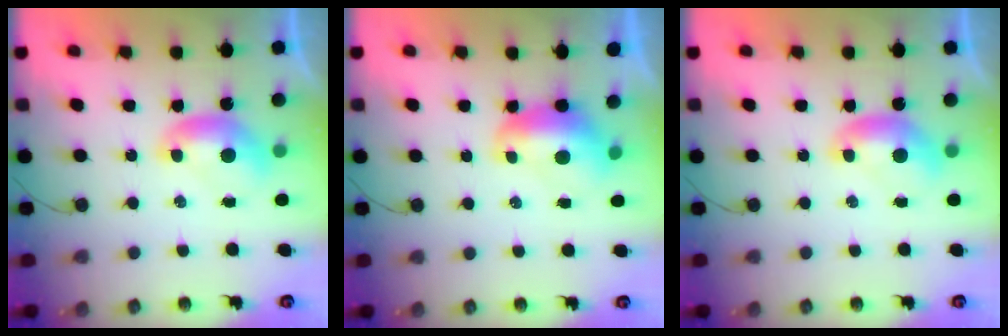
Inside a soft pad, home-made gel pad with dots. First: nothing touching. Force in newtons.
{"total": 1.8, "press": 1.6, "slide": 0.8}
{"total": 0.0}